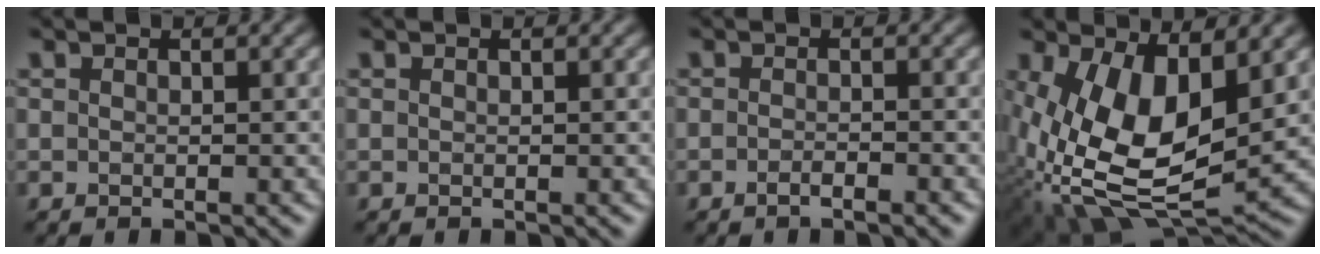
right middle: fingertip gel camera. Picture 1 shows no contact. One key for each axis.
{"total": 0.0}
{"total": 1.7, "fx": -1.1, "fy": 0.3, "fz": 1.2, "tx": -0.014, "ty": 0.002, "tz": -0.020}
{"total": 12.9, "fx": 0.7, "fy": 7.1, "fz": 10.8, "tx": -0.214, "ty": -0.032, "tz": 0.017}